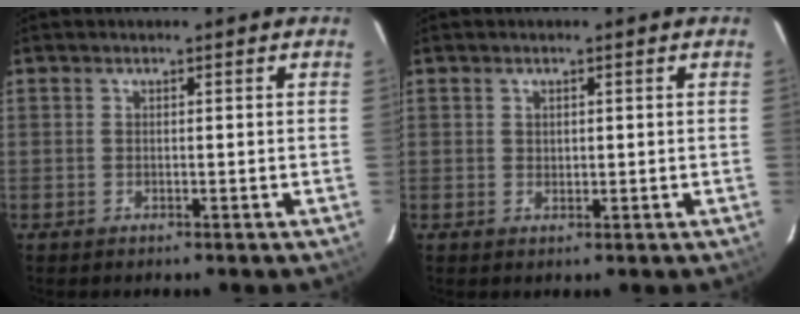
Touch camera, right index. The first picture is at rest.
{"total": 1.1, "force": [0.5, 0.8, 0.4], "torque": [-0.004, 0.003, 0.010]}